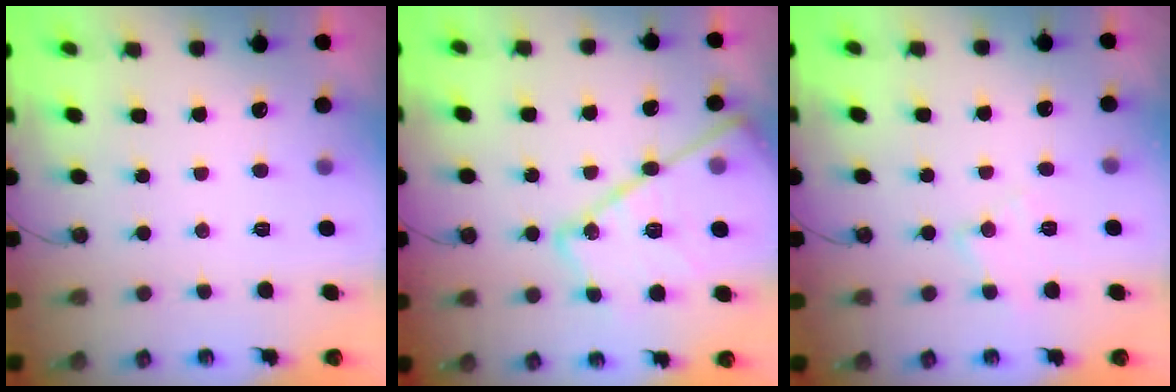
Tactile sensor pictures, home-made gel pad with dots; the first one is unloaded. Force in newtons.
{"total": 20.4, "press": 20.3, "slide": 1.5}
{"total": 7.4, "press": 7.4, "slide": 0.7}